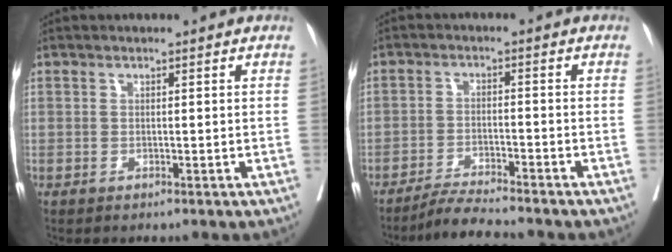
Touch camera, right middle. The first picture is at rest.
{"total": 5.3, "force": [-5.0, -0.7, 1.6], "torque": [-0.034, -0.021, -0.091]}